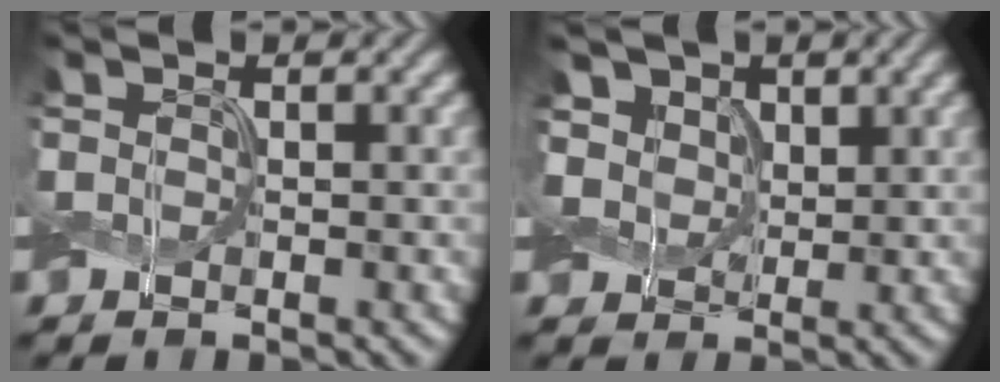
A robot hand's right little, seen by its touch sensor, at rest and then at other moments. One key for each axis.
{"total": 3.9, "fx": 2.0, "fy": 3.0, "fz": 1.6, "tx": -0.051, "ty": 0.010, "tz": 0.024}